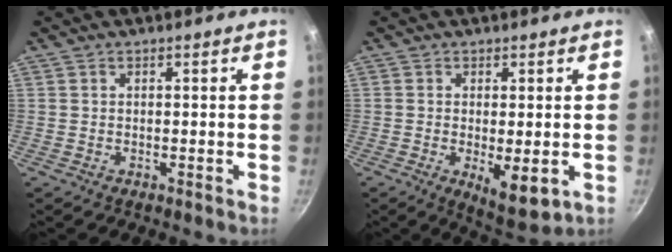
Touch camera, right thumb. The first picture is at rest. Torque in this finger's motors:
{"motor_torque": [-0.12, 0.32, -0.06, -0.12, 0.15]}